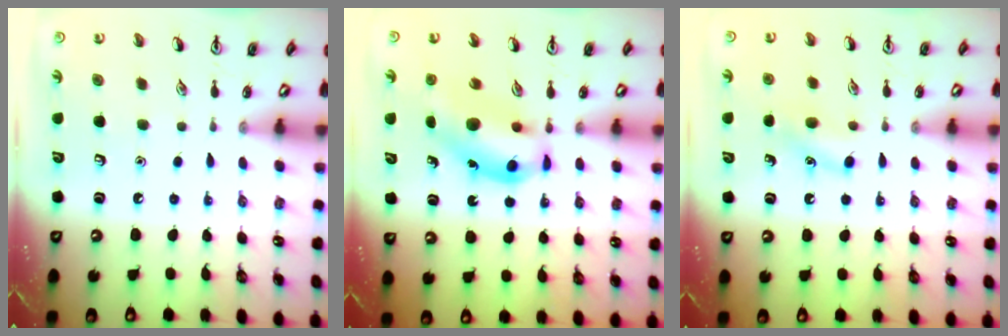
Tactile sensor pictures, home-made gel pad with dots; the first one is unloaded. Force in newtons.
{"total": 11.3, "press": 10.9, "slide": 3.0}
{"total": 8.3, "press": 8.1, "slide": 1.5}